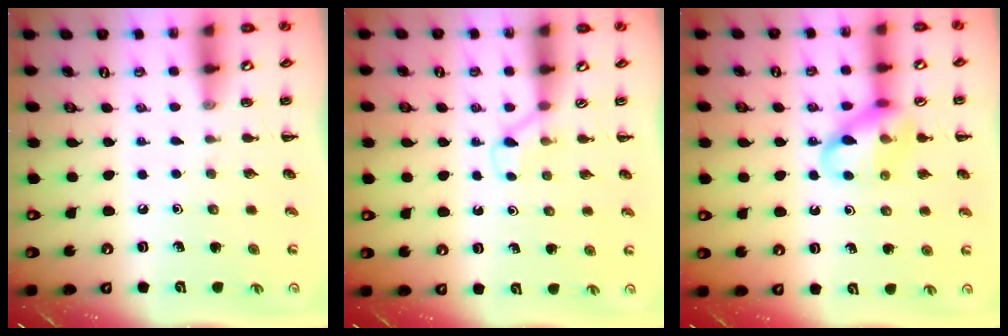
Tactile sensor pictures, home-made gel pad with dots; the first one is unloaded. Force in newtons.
{"total": 2.1, "press": 2.0, "slide": 0.8}
{"total": 12.5, "press": 12.3, "slide": 2.1}